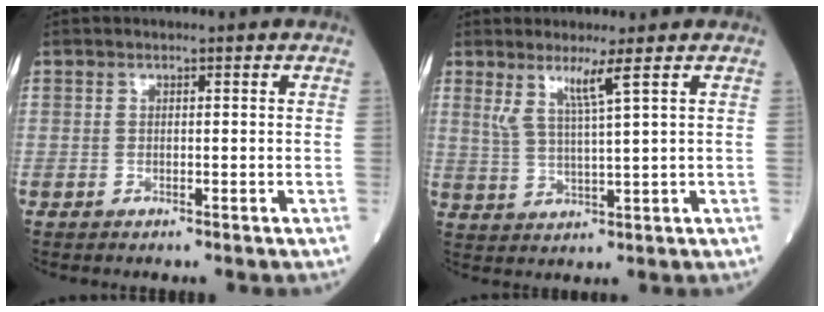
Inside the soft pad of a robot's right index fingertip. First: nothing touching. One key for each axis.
{"total": 4.5, "fx": 2.6, "fy": -0.9, "fz": 3.5, "tx": -0.074, "ty": -0.010, "tz": 0.054}